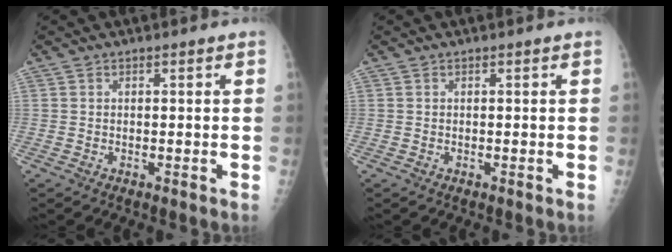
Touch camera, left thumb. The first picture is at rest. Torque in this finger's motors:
{"motor_torque": [0.00, 0.00, 0.00, 0.00, 0.00]}